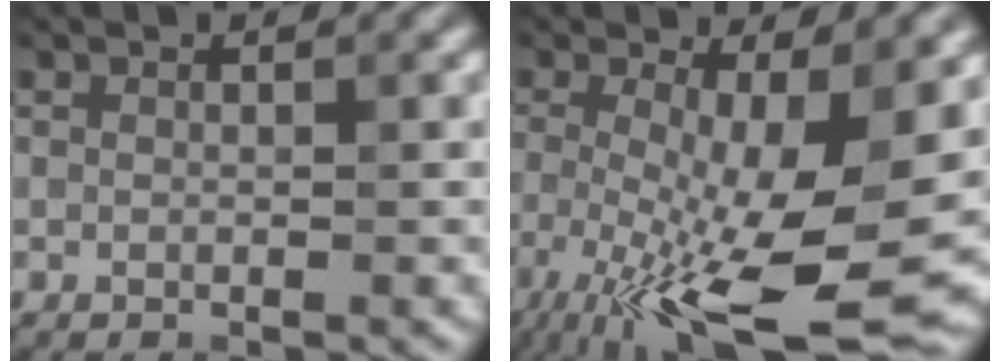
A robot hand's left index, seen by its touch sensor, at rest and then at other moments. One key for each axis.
{"total": 13.2, "fx": -3.9, "fy": 3.8, "fz": 12.0, "tx": -0.209, "ty": -0.027, "tz": -0.065}